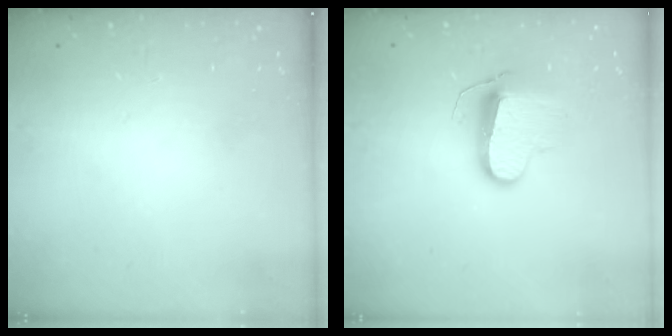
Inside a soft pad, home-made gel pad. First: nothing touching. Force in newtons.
{"total": 10.1, "press": 10.1, "slide": 0.3}